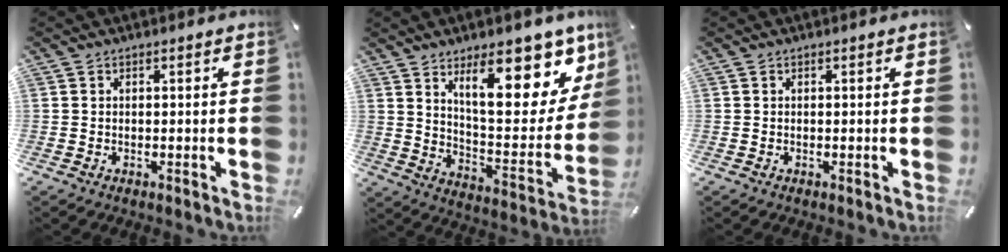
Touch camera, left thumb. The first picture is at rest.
{"total": 21.3, "force": [13.0, 8.3, 14.7], "torque": [-0.198, -0.087, 0.209]}
{"total": 0.0}